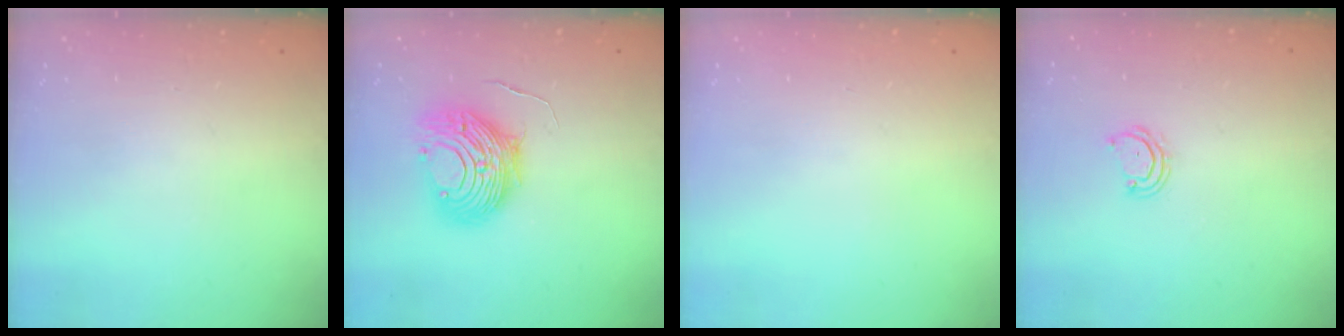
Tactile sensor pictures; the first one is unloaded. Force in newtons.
{"total": 12.5, "press": 12.4, "slide": 1.4}
{"total": 0.0}
{"total": 4.2, "press": 4.1, "slide": 0.4}